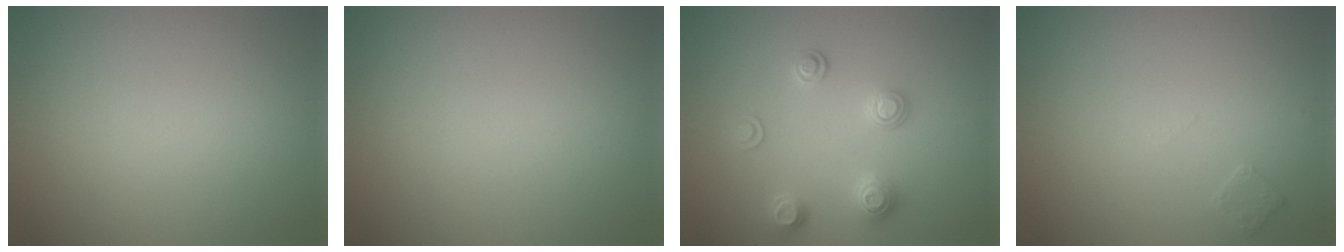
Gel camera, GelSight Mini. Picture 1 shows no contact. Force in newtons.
{"total": 0.0}
{"total": 2.7, "press": 2.6, "slide": 0.3}
{"total": 1.0, "press": 1.0, "slide": 0.1}